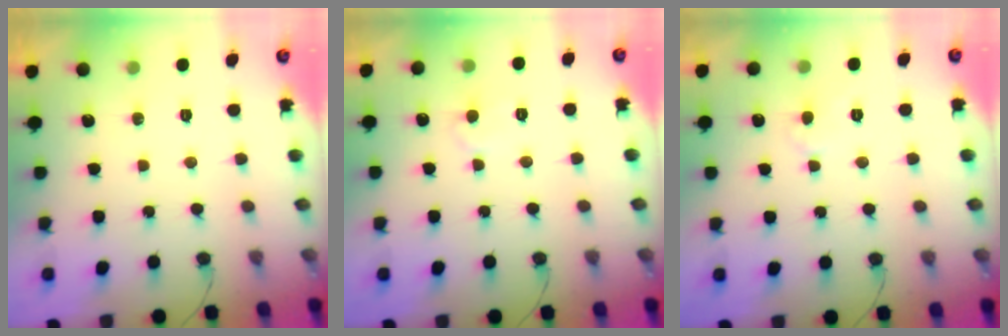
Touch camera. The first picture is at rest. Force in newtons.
{"total": 5.6, "press": 5.5, "slide": 0.5}
{"total": 3.9, "press": 3.9, "slide": 0.4}